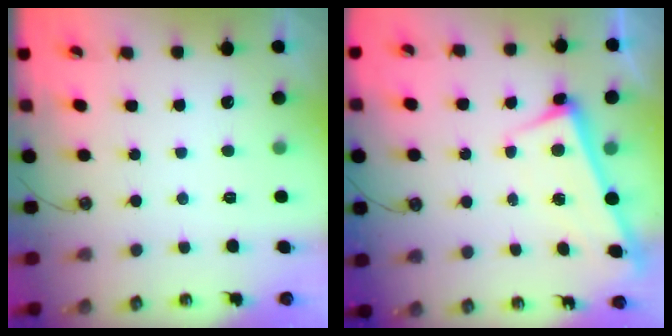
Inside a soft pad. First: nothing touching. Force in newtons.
{"total": 2.8, "press": 2.7, "slide": 0.4}